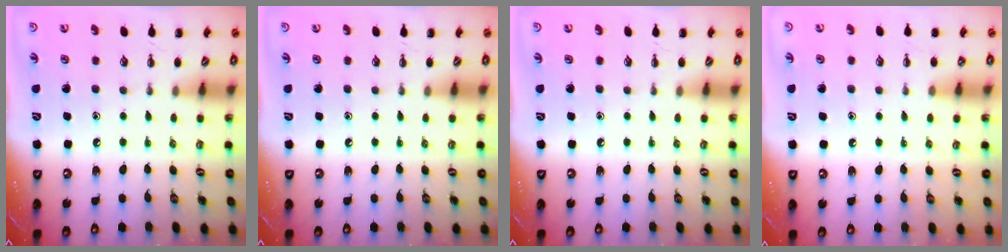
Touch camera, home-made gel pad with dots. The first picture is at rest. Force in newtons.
{"total": 0.0}
{"total": 0.0}
{"total": 3.9, "press": 3.6, "slide": 1.4}